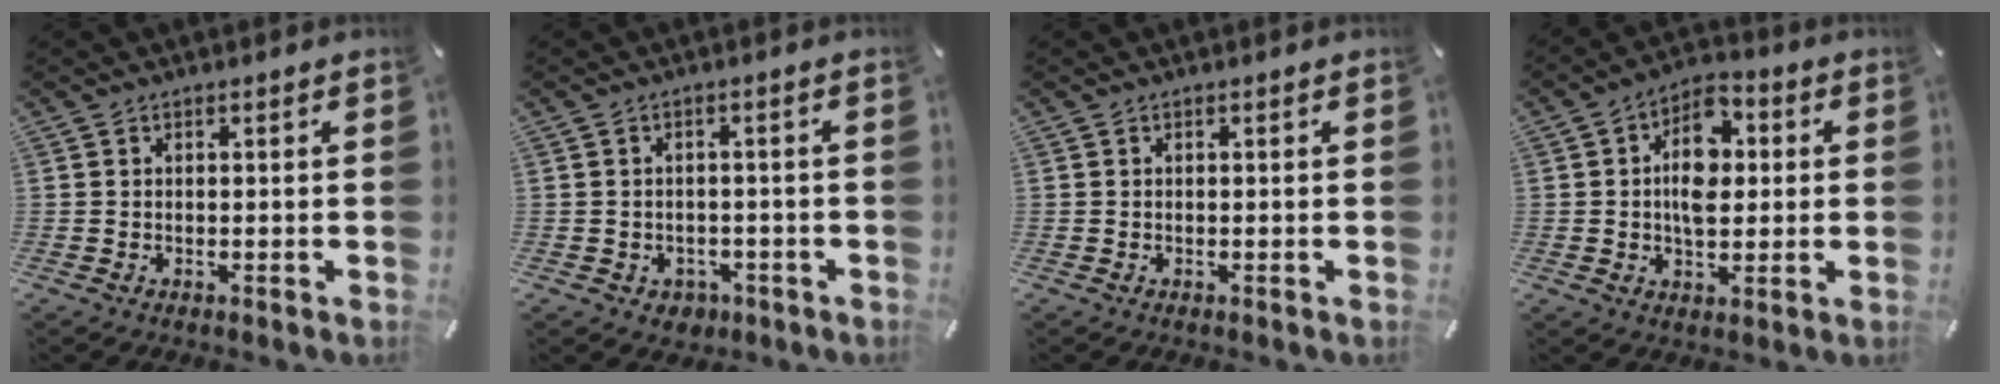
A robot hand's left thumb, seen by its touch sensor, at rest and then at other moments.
{"total": 3.3, "force": [-1.2, 2.8, 1.1], "torque": [-0.019, 0.005, -0.022]}
{"total": 0.0}
{"total": 11.0, "force": [1.0, 7.5, 7.9], "torque": [-0.119, 0.004, 0.016]}